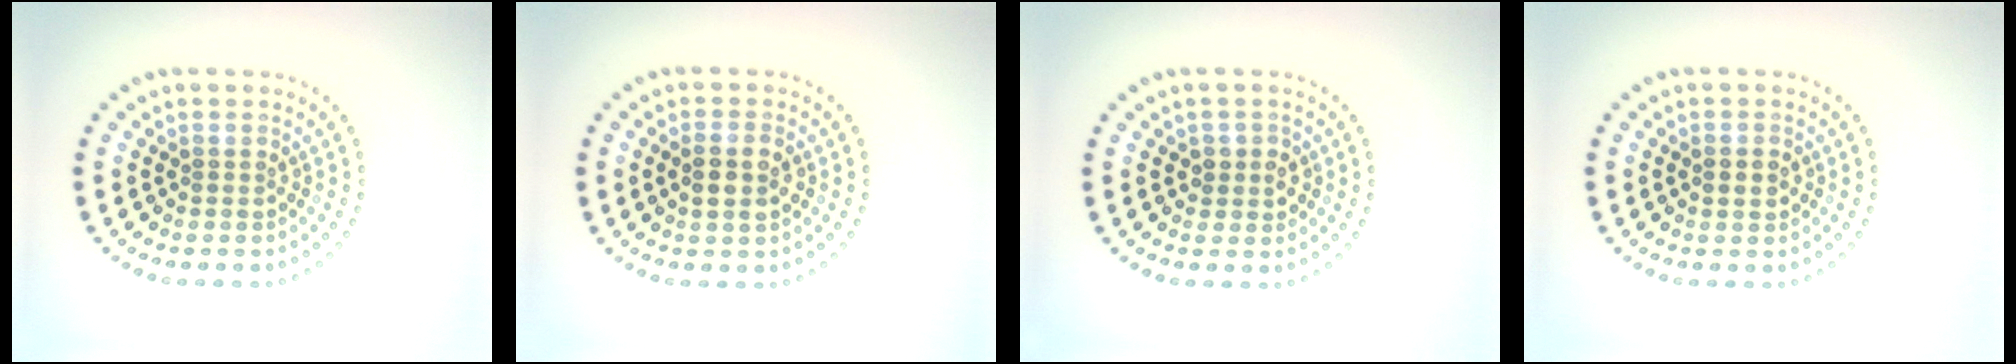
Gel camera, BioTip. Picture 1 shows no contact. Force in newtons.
{"total": 2.6, "press": 2.5, "slide": 0.6}
{"total": 1.8, "press": 1.7, "slide": 0.6}
{"total": 1.9, "press": 1.9, "slide": 0.1}